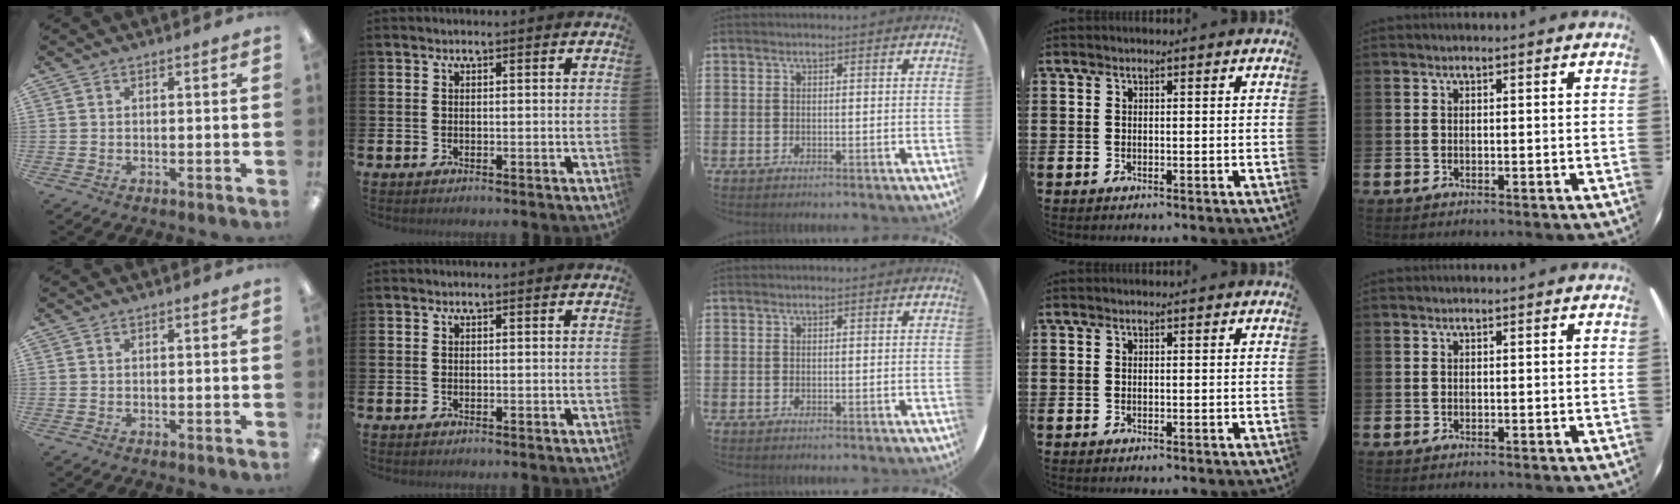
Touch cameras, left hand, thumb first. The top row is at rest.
{}